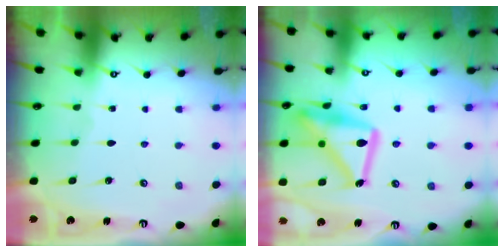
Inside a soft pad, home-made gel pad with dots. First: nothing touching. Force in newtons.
{"total": 21.2, "press": 21.1, "slide": 1.6}